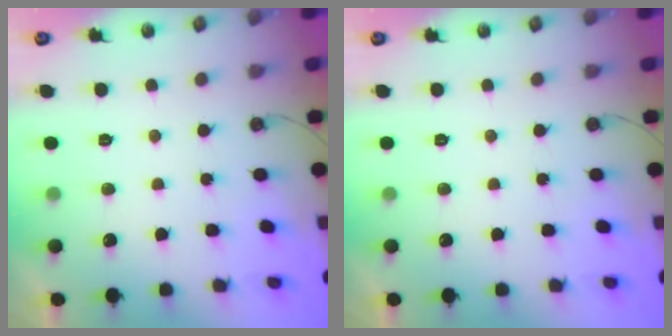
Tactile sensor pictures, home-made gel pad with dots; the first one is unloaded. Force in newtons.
{"total": 0.0}